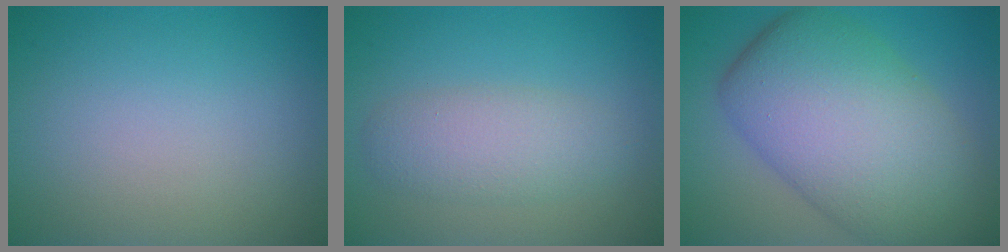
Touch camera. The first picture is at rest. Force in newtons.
{"total": 3.5, "press": 3.5, "slide": 0.3}
{"total": 12.5, "press": 12.5, "slide": 0.4}